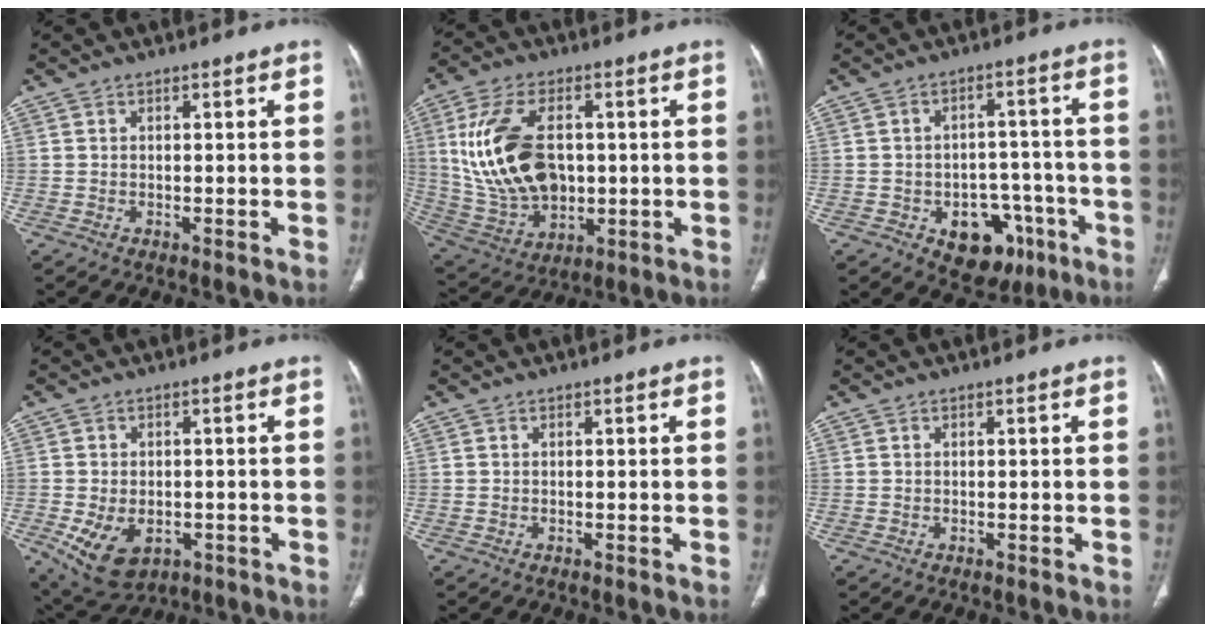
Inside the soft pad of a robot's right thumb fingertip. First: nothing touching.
{"total": 18.7, "force": [2.0, 11.6, 14.5], "torque": [-0.276, -0.007, 0.056]}
{"total": 11.8, "force": [-5.5, 8.1, 6.6], "torque": [-0.047, 0.042, -0.063]}
{"total": 9.7, "force": [-3.3, 6.4, 6.5], "torque": [-0.109, 0.005, -0.036]}
{"total": 0.0}
{"total": 0.0}